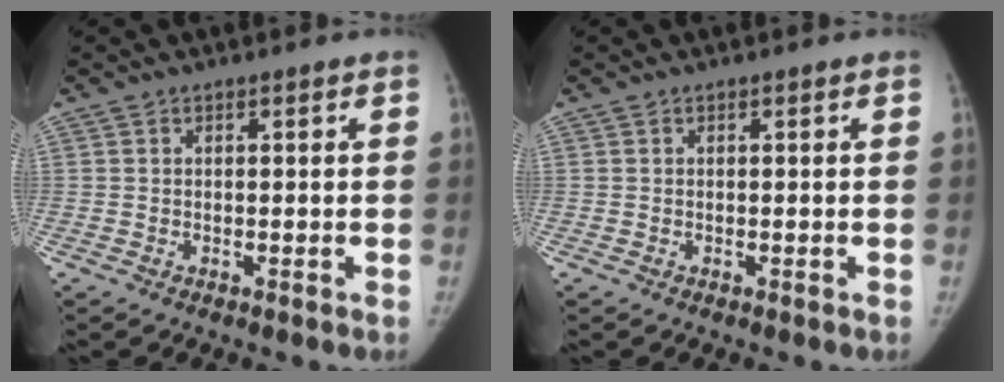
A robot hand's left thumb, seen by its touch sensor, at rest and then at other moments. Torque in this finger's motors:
{"motor_torque": [0.01, 0.01, 0.18, -0.19, 0.01]}